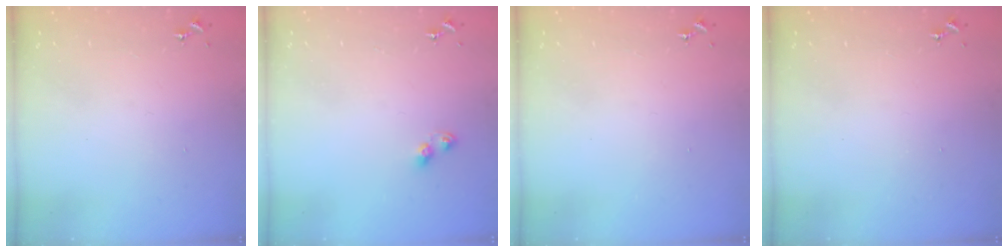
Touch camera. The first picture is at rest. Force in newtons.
{"total": 4.1, "press": 4.0, "slide": 0.6}
{"total": 0.0}
{"total": 0.0}